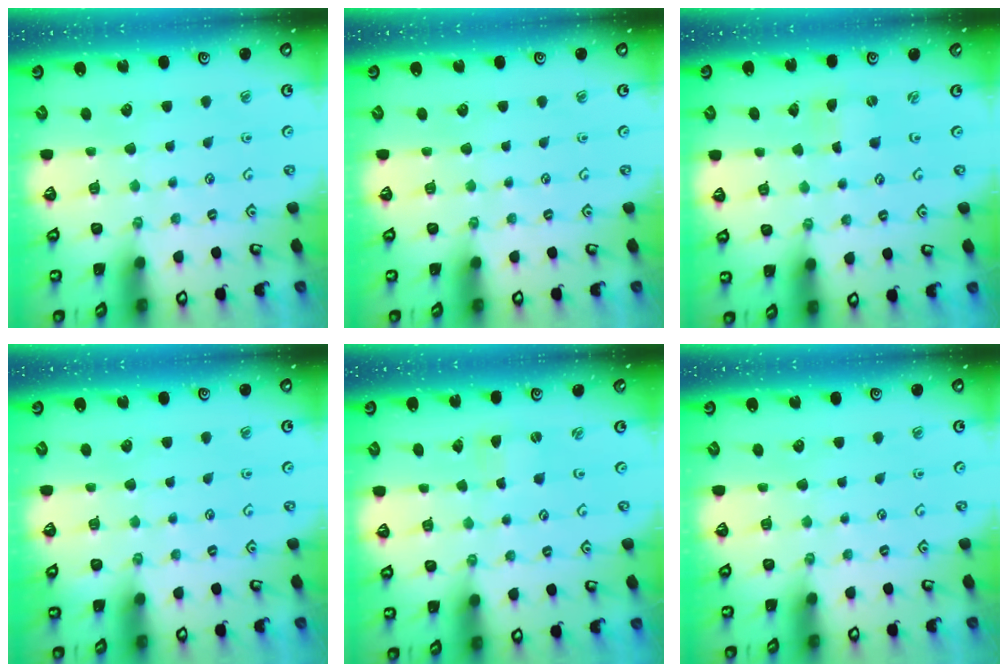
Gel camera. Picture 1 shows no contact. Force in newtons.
{"total": 0.0}
{"total": 0.0}
{"total": 0.0}
{"total": 0.7, "press": 0.7, "slide": 0.1}
{"total": 0.0}